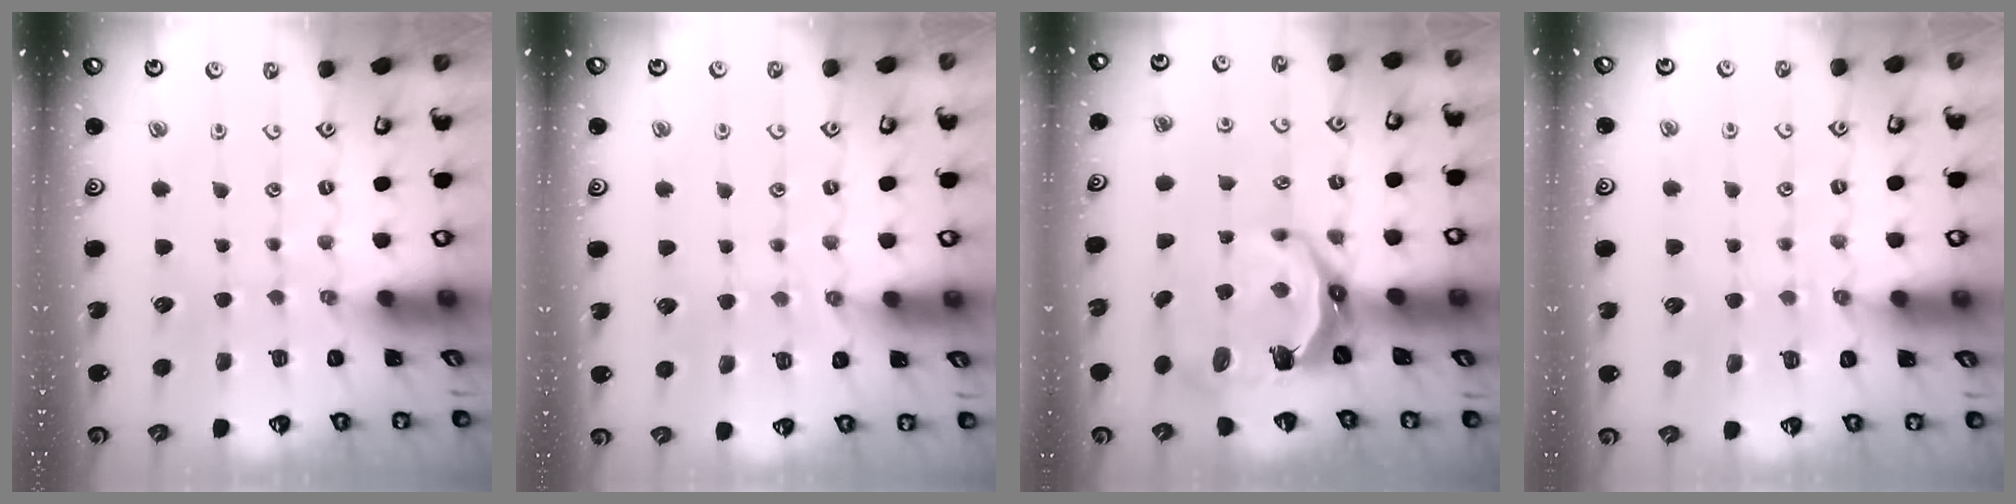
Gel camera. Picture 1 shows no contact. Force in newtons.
{"total": 2.8, "press": 2.8, "slide": 0.3}
{"total": 9.3, "press": 7.9, "slide": 5.0}
{"total": 2.9, "press": 2.8, "slide": 0.6}